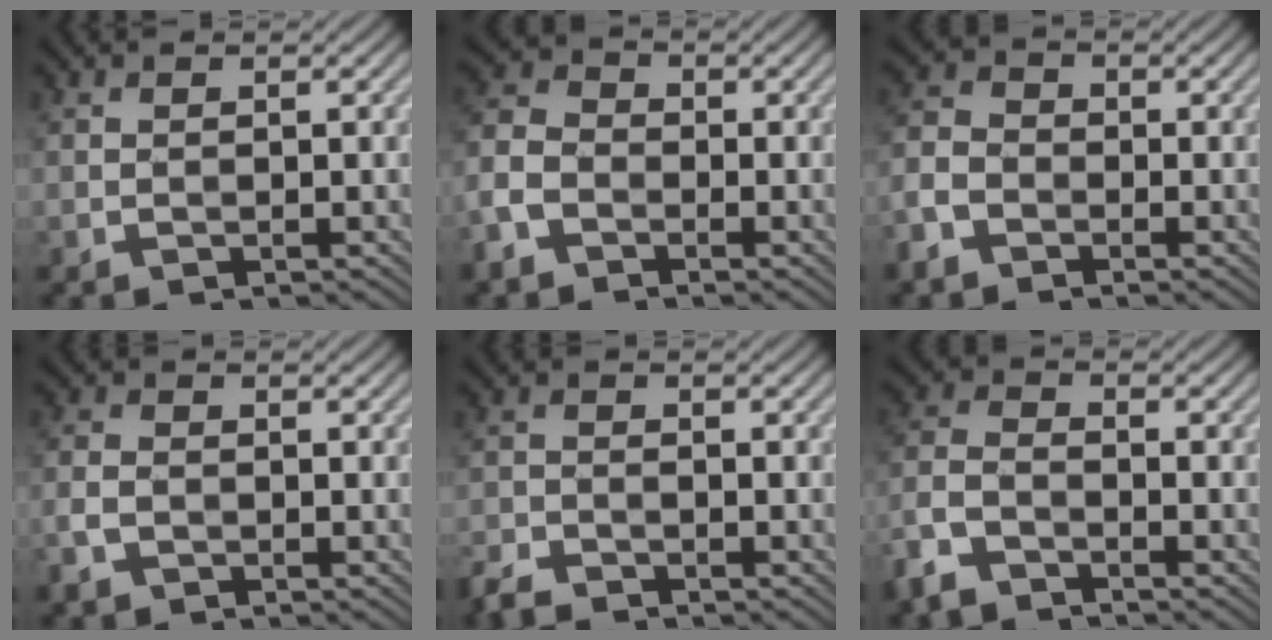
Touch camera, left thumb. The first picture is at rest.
{"total": 5.3, "force": [-2.9, 3.5, 2.7], "torque": [-0.081, 0.002, -0.076]}
{"total": 4.6, "force": [-2.8, 3.0, 2.0], "torque": [-0.061, 0.000, -0.073]}
{"total": 3.2, "force": [-1.7, 2.2, 1.6], "torque": [-0.045, -0.006, -0.042]}
{"total": 3.2, "force": [-2.9, 1.0, 1.2], "torque": [-0.026, -0.009, -0.065]}
{"total": 5.9, "force": [-4.4, 2.6, 3.0], "torque": [-0.074, -0.004, -0.106]}